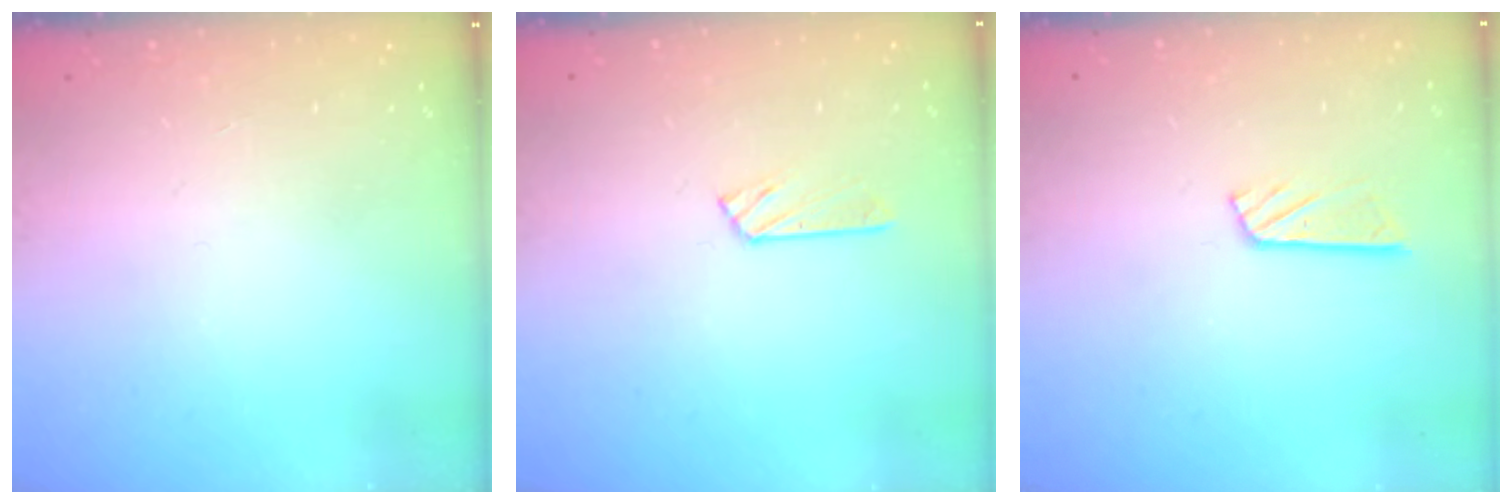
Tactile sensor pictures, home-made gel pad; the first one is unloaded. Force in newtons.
{"total": 2.9, "press": 2.8, "slide": 0.3}
{"total": 6.6, "press": 6.6, "slide": 0.1}